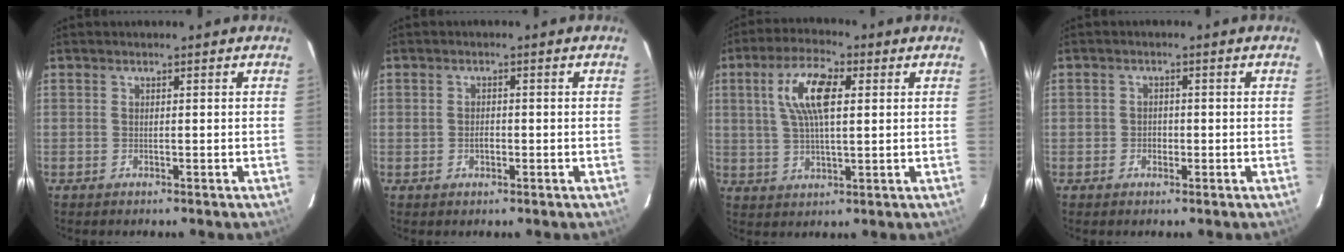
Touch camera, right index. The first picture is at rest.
{"total": 1.8, "force": [-0.4, 1.2, 1.2], "torque": [-0.023, 0.003, -0.007]}
{"total": 9.6, "force": [2.5, 3.5, 8.6], "torque": [-0.165, 0.017, 0.046]}
{"total": 2.1, "force": [-0.6, 1.9, 0.6], "torque": [-0.011, 0.004, -0.009]}